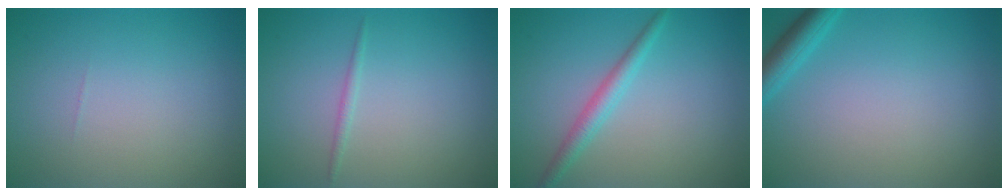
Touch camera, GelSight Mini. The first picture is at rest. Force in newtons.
{"total": 0.7, "press": 0.7, "slide": 0.0}
{"total": 2.1, "press": 2.1, "slide": 0.0}
{"total": 2.4, "press": 2.4, "slide": 0.2}